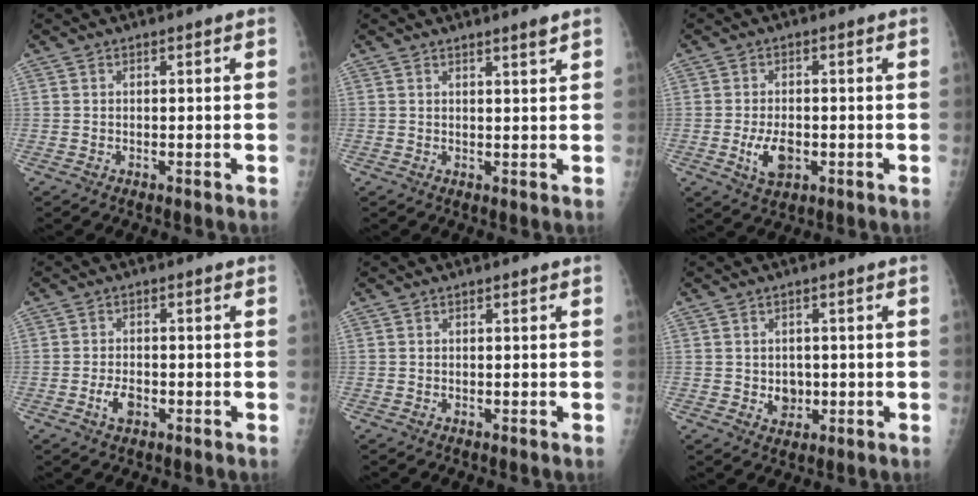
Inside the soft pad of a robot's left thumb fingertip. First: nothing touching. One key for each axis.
{"total": 1.8, "fx": 1.4, "fy": -0.2, "fz": 1.0, "tx": -0.012, "ty": -0.013, "tz": 0.023}
{"total": 5.4, "fx": -1.4, "fy": 3.2, "fz": 4.2, "tx": -0.072, "ty": -0.001, "tz": -0.020}
{"total": 3.2, "fx": -1.3, "fy": 1.8, "fz": 2.3, "tx": -0.041, "ty": 0.006, "tz": -0.023}
{"total": 0.0}
{"total": 3.5, "fx": -0.3, "fy": 3.0, "fz": 1.8, "tx": -0.009, "ty": 0.001, "tz": 0.003}